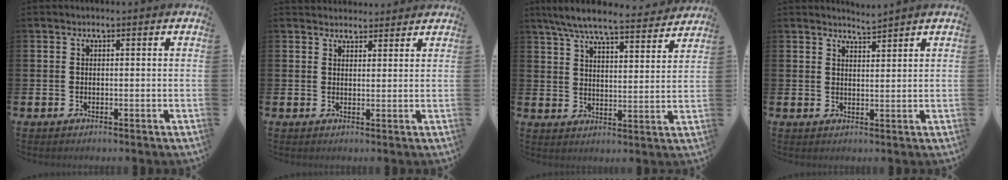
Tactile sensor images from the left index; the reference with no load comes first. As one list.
[{"total": 2.7, "force": [2.6, 0.8, -0.2], "torque": [0.010, -0.014, 0.045]}, {"total": 7.8, "force": [7.2, 0.7, 2.8], "torque": [-0.075, -0.043, 0.126]}, {"total": 3.3, "force": [3.3, -0.3, -0.1], "torque": [0.000, -0.020, 0.059]}]